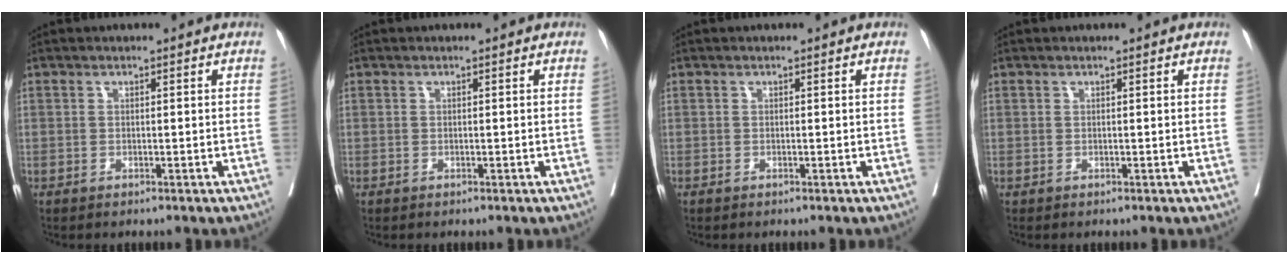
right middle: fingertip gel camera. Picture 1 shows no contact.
{"total": 0.0}
{"total": 0.0}
{"total": 0.0}